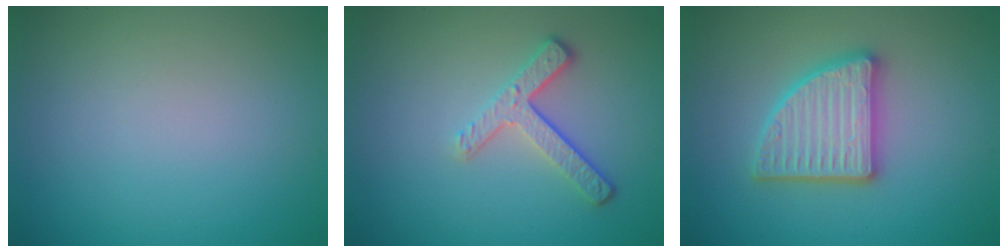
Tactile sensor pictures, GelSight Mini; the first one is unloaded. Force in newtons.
{"total": 3.4, "press": 2.6, "slide": 2.3}
{"total": 4.8, "press": 4.7, "slide": 0.8}